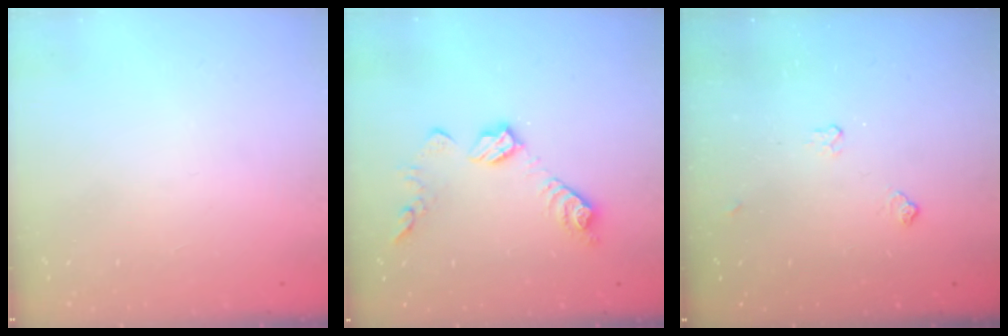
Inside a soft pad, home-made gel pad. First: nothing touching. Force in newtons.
{"total": 12.5, "press": 12.5, "slide": 0.7}
{"total": 3.8, "press": 3.8, "slide": 0.5}